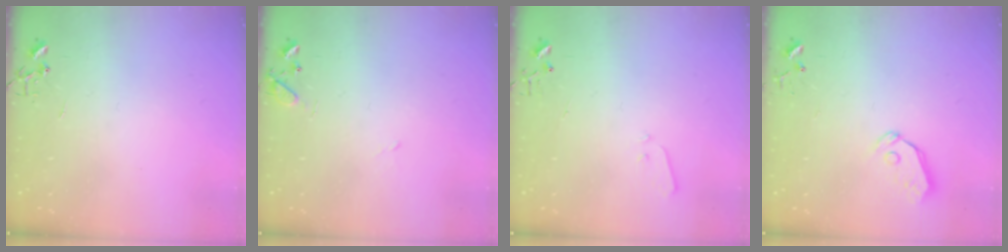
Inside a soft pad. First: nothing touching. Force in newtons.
{"total": 8.6, "press": 8.5, "slide": 1.1}
{"total": 3.3, "press": 3.2, "slide": 0.5}
{"total": 4.8, "press": 4.8, "slide": 0.4}